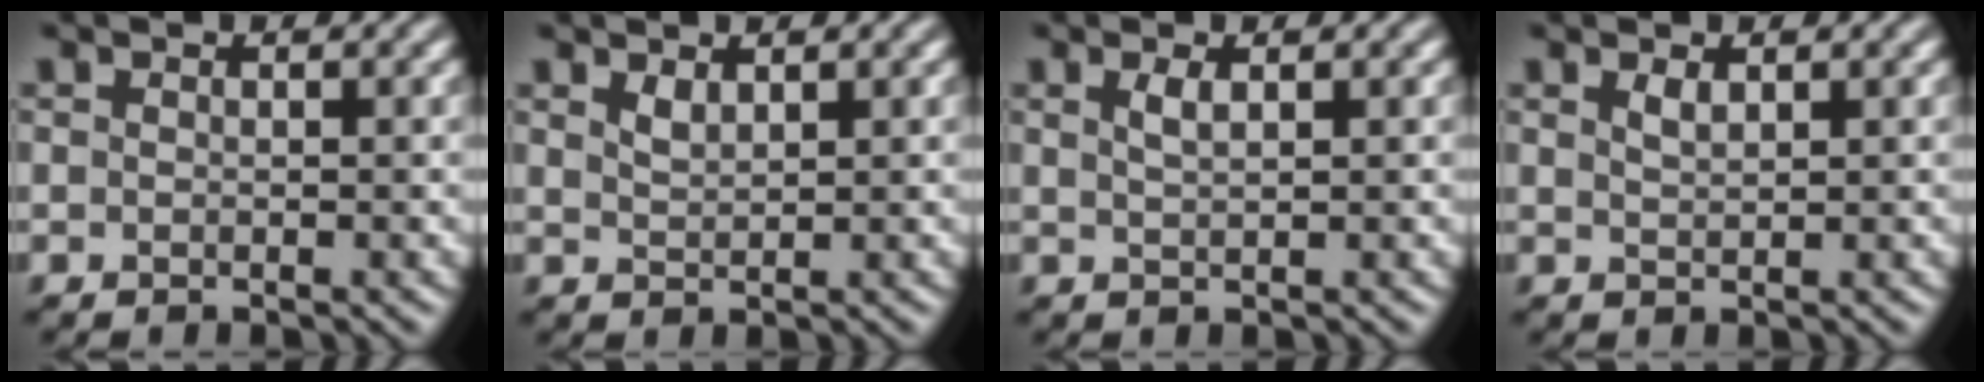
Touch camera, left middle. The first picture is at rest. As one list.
[{"total": 1.1, "force": [0.9, 0.3, 0.6], "torque": [-0.014, -0.001, 0.021]}, {"total": 1.3, "force": [0.6, 0.4, 1.0], "torque": [-0.020, 0.003, 0.012]}, {"total": 1.0, "force": [0.7, 0.3, 0.6], "torque": [-0.013, 0.000, 0.014]}]